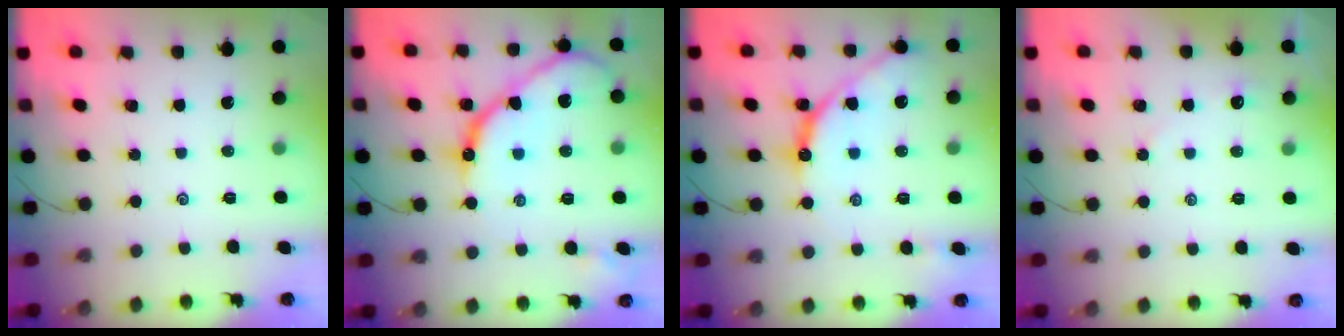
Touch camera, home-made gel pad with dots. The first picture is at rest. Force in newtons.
{"total": 13.6, "press": 13.6, "slide": 0.6}
{"total": 12.1, "press": 12.1, "slide": 0.8}
{"total": 1.8, "press": 1.8, "slide": 0.4}